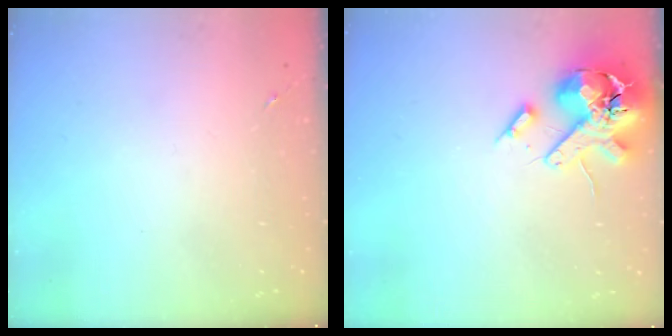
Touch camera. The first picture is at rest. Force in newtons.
{"total": 17.4, "press": 17.2, "slide": 2.9}